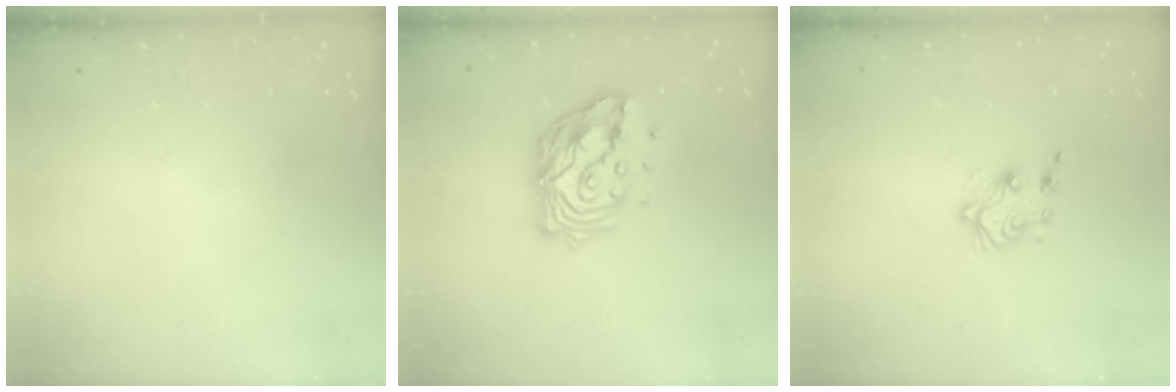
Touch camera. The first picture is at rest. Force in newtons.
{"total": 15.1, "press": 15.0, "slide": 1.4}
{"total": 5.9, "press": 5.9, "slide": 0.5}